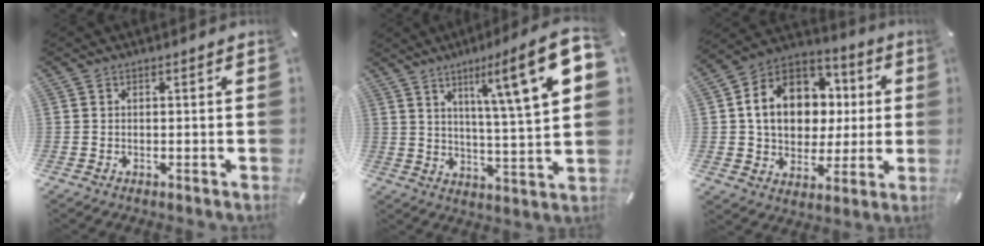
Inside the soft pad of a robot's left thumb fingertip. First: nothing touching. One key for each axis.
{"total": 16.7, "fx": 7.8, "fy": 2.2, "fz": 14.5, "tx": -0.217, "ty": -0.048, "tz": 0.105}
{"total": 14.9, "fx": 1.5, "fy": 12.6, "fz": 7.8, "tx": -0.155, "ty": 0.000, "tz": 0.034}